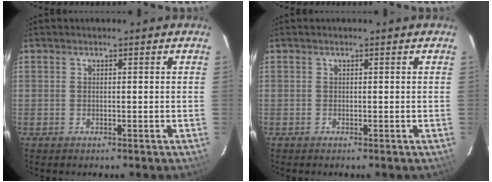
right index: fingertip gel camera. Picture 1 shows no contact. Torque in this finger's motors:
{"motor_torque": [-0.05, -0.01, -0.02, 0.01]}